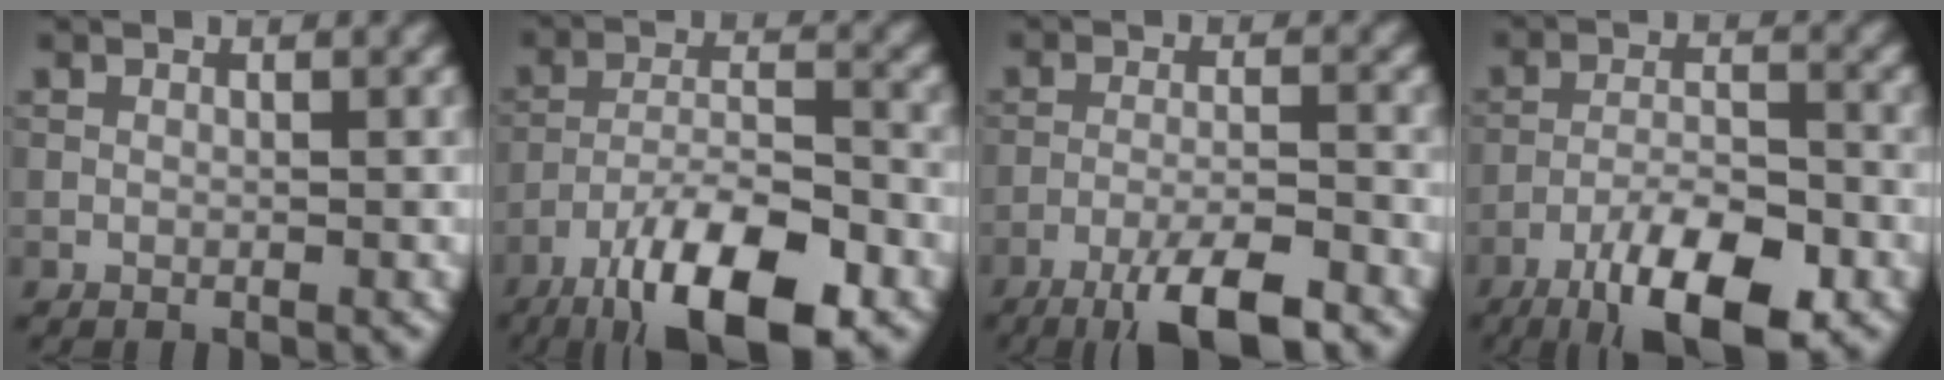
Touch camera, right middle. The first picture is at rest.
{"total": 12.3, "force": [-7.9, 3.8, 8.5], "torque": [-0.155, -0.004, -0.143]}
{"total": 6.7, "force": [-4.7, 1.2, 4.7], "torque": [-0.078, 0.001, -0.083]}
{"total": 9.8, "force": [-6.2, 2.8, 7.1], "torque": [-0.121, -0.006, -0.110]}